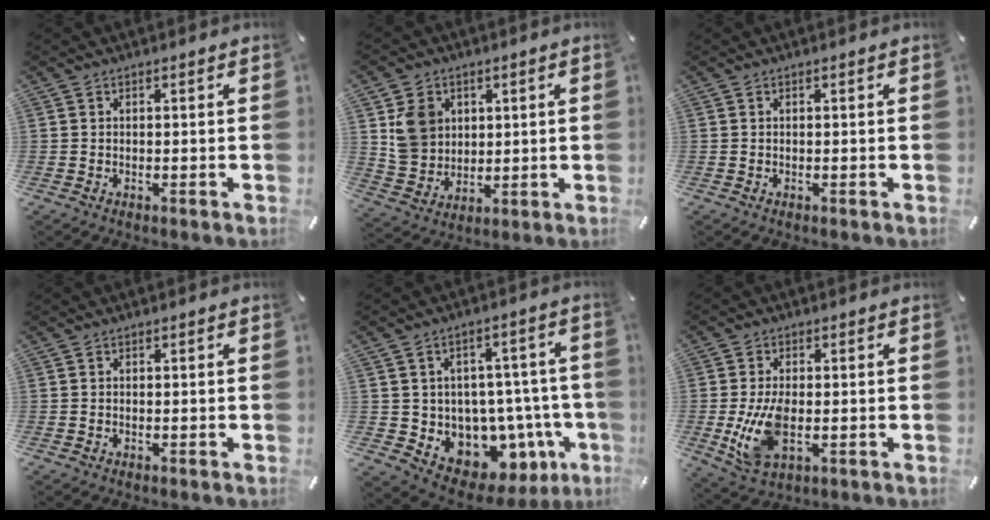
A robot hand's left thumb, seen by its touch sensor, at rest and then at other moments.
{"total": 9.1, "force": [3.4, 8.2, 2.2], "torque": [-0.054, -0.005, 0.069]}
{"total": 0.0}
{"total": 0.0}
{"total": 9.5, "force": [-3.5, 8.1, 3.3], "torque": [-0.034, -0.008, -0.043]}
{"total": 9.2, "force": [-1.1, 5.5, 7.4], "torque": [-0.151, -0.012, -0.019]}